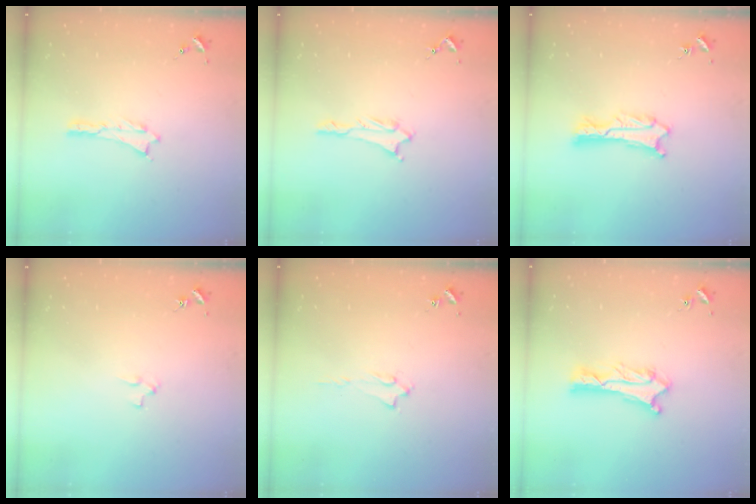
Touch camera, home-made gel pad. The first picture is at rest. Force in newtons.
{"total": 1.2, "press": 1.2, "slide": 0.1}
{"total": 1.1, "press": 1.1, "slide": 0.2}
{"total": 1.9, "press": 1.9, "slide": 0.2}
{"total": 1.6, "press": 1.6, "slide": 0.2}
{"total": 1.2, "press": 1.1, "slide": 0.1}